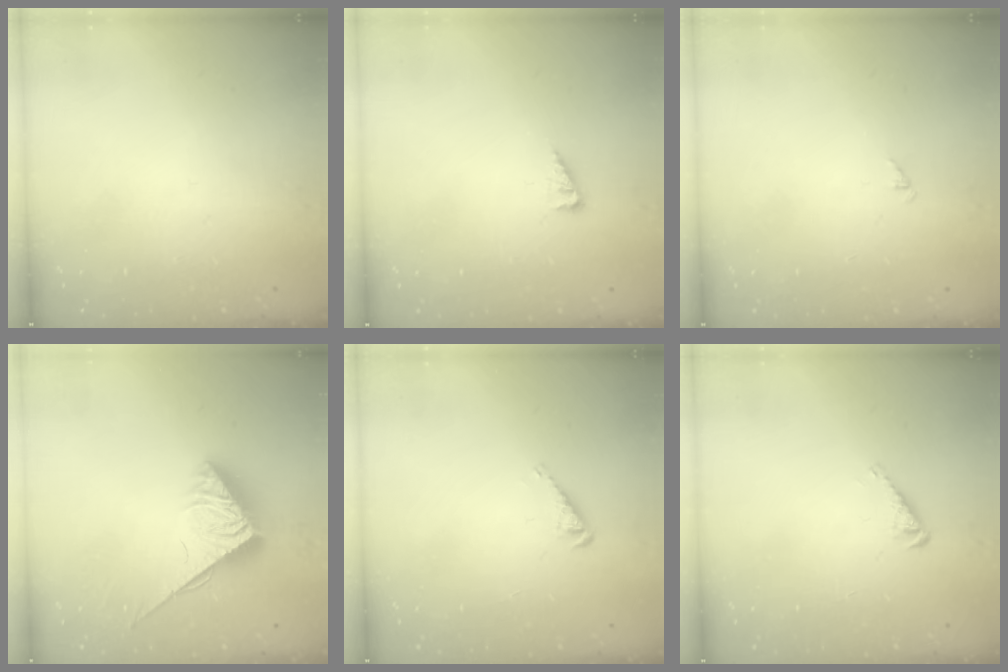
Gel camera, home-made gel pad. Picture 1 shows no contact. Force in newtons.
{"total": 2.7, "press": 2.7, "slide": 0.4}
{"total": 1.2, "press": 1.1, "slide": 0.3}
{"total": 4.0, "press": 4.0, "slide": 0.5}
{"total": 2.9, "press": 2.9, "slide": 0.3}
{"total": 2.5, "press": 2.5, "slide": 0.1}